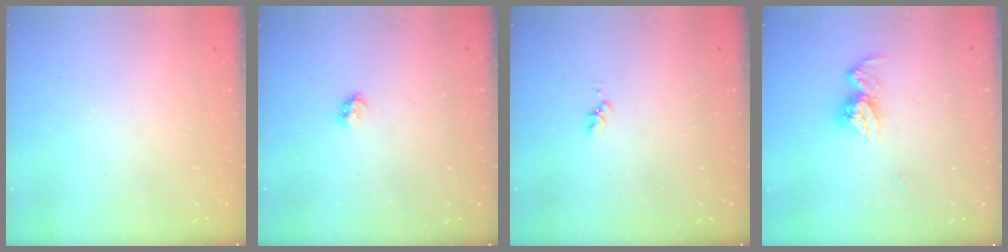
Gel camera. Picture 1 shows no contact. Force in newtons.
{"total": 2.8, "press": 2.8, "slide": 0.5}
{"total": 1.6, "press": 1.6, "slide": 0.3}
{"total": 10.0, "press": 10.0, "slide": 0.8}